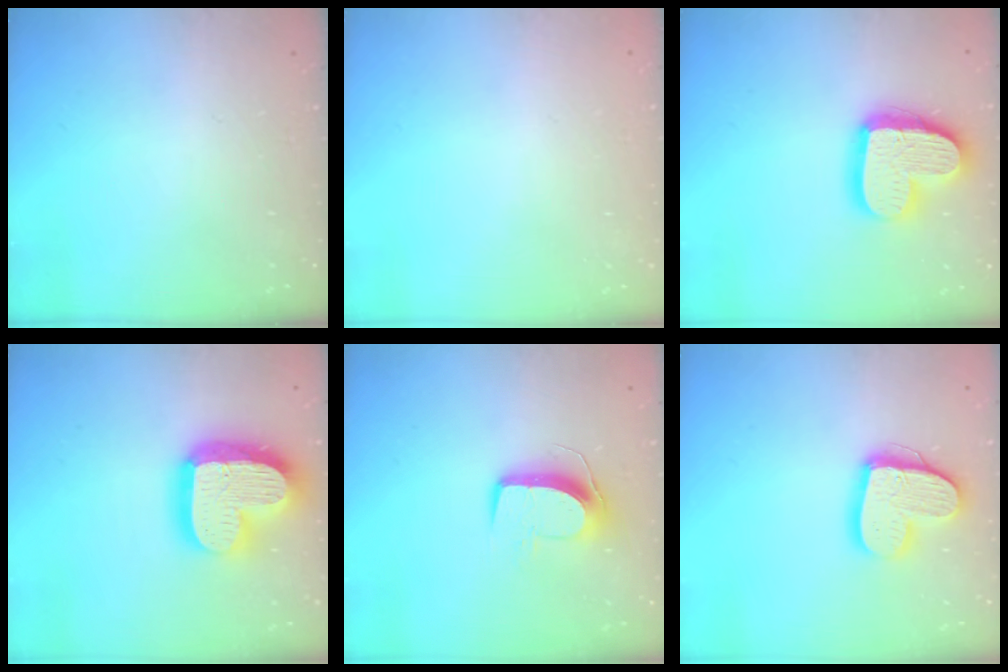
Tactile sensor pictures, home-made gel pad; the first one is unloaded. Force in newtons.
{"total": 0.0}
{"total": 17.3, "press": 17.3, "slide": 1.5}
{"total": 22.4, "press": 22.4, "slide": 1.9}
{"total": 10.1, "press": 10.1, "slide": 0.1}
{"total": 14.6, "press": 14.6, "slide": 1.3}